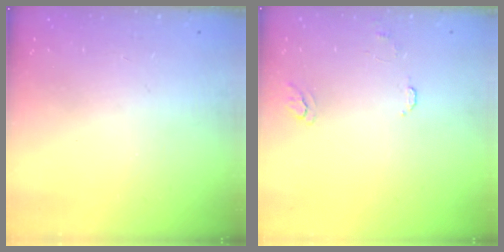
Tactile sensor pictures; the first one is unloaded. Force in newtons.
{"total": 6.8, "press": 6.7, "slide": 0.7}